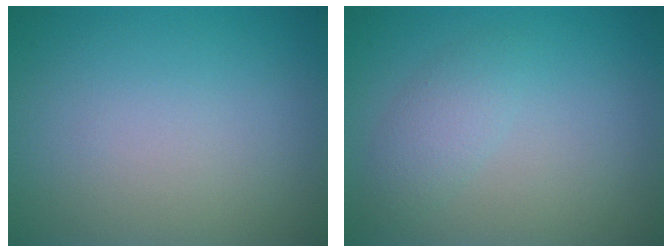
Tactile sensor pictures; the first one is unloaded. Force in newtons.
{"total": 2.0, "press": 2.0, "slide": 0.1}